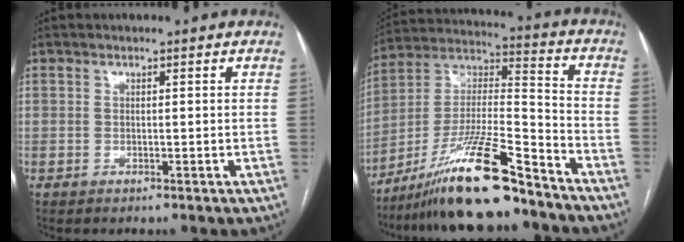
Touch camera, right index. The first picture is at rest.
{"total": 17.4, "force": [-13.2, 1.4, 11.2], "torque": [-0.218, -0.009, -0.237]}